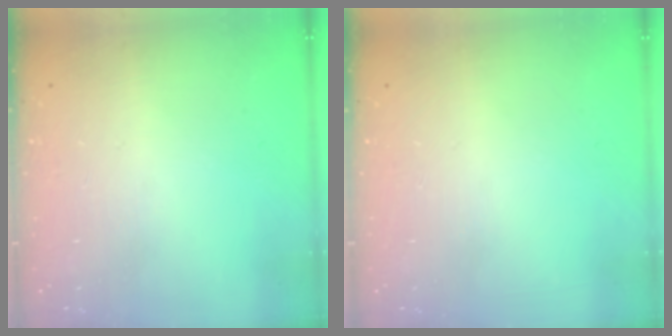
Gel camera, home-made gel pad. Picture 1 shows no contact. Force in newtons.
{"total": 0.0}